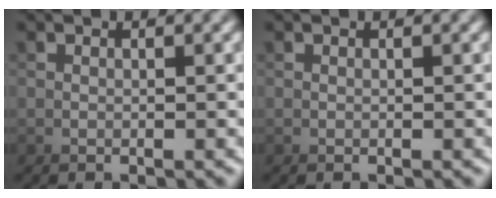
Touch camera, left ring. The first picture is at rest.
{"total": 0.0}